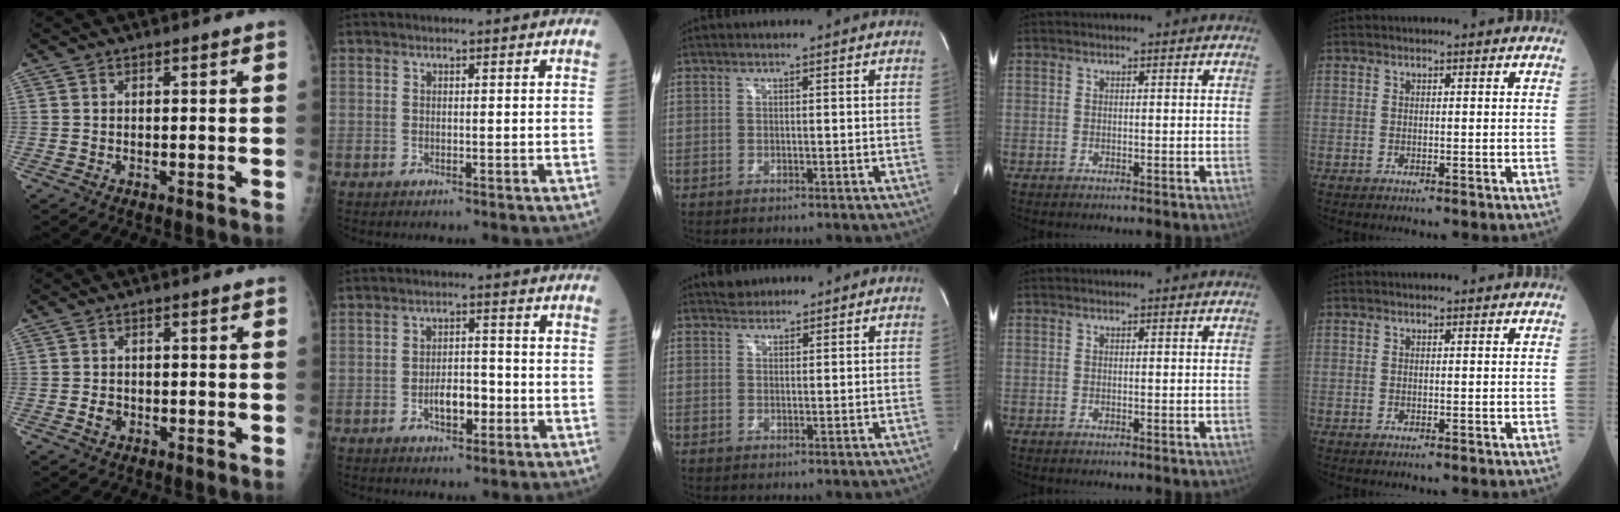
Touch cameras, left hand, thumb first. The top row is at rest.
{"thumb": {"total": 1.8, "force": [-0.7, 1.5, 0.9], "torque": [-0.011, 0.004, -0.011]}, "index": {"total": 4.3, "force": [-1.6, 2.0, 3.5], "torque": [-0.061, 0.006, -0.027]}, "middle": {"total": 1.8, "force": [1.6, 0.8, -0.1], "torque": [-0.001, 0.010, 0.026]}}